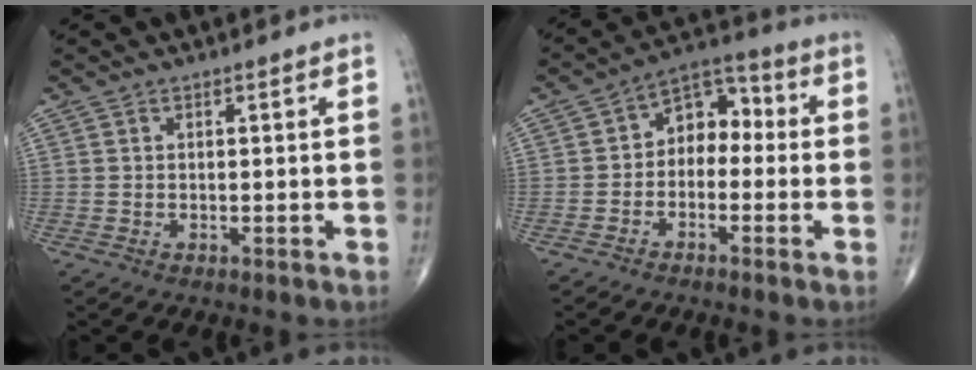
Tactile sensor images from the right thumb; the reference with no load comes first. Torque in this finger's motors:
{"motor_torque": [-0.26, 0.40, 0.16, -0.11, 0.08]}